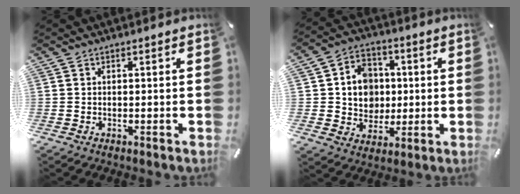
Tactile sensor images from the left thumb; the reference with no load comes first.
{"total": 9.7, "force": [0.8, 9.0, 3.4], "torque": [-0.064, 0.009, 0.023]}